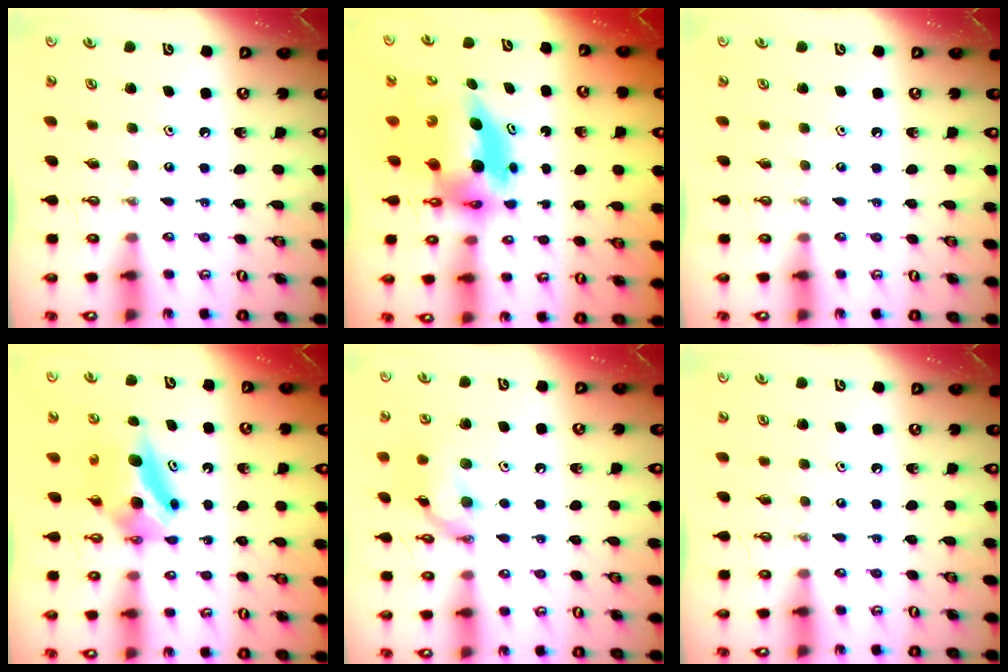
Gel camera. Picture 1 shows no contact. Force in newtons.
{"total": 7.7, "press": 7.7, "slide": 0.9}
{"total": 0.0}
{"total": 6.5, "press": 6.2, "slide": 1.9}
{"total": 12.0, "press": 12.0, "slide": 0.7}
{"total": 0.0}